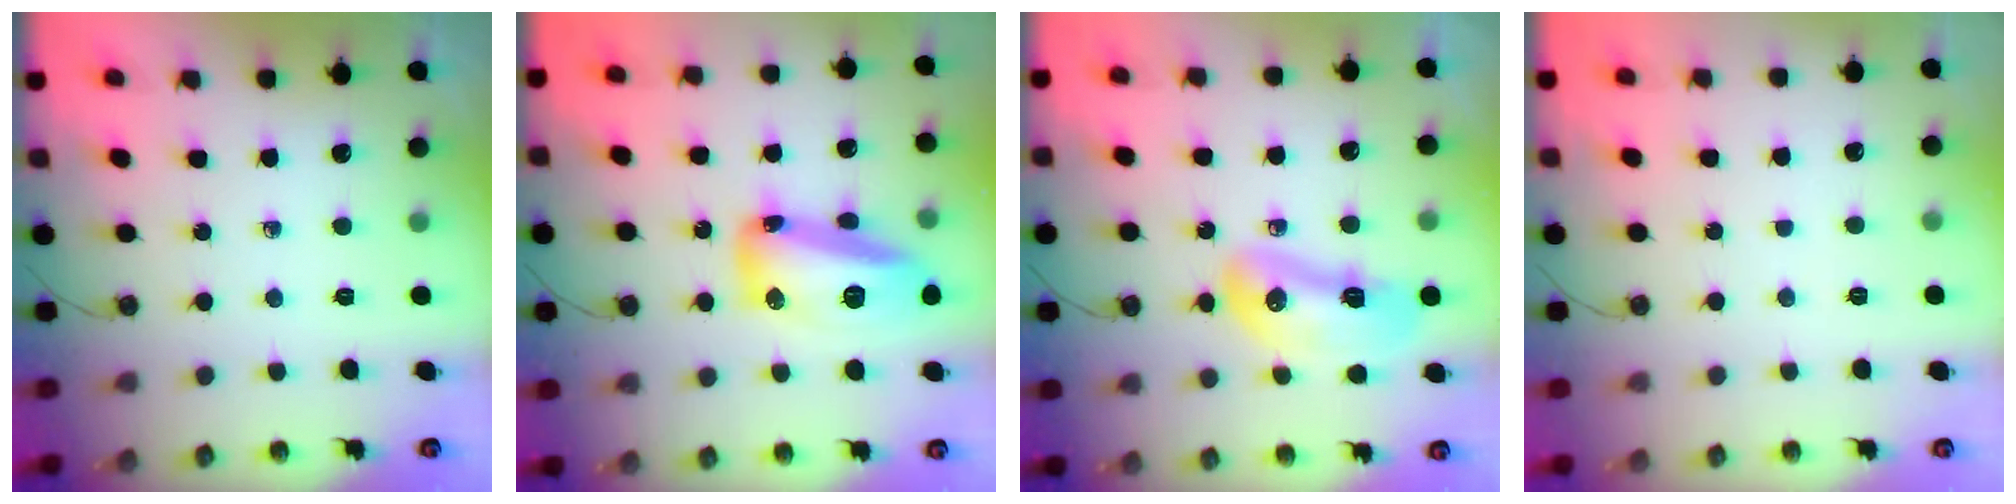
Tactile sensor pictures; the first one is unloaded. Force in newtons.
{"total": 16.7, "press": 16.6, "slide": 2.2}
{"total": 12.2, "press": 12.1, "slide": 1.3}
{"total": 4.7, "press": 2.5, "slide": 3.9}